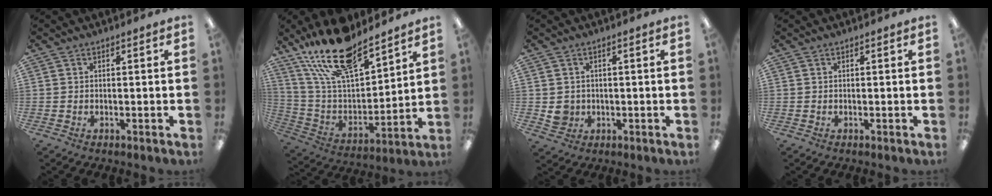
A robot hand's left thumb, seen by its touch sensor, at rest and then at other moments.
{"total": 21.7, "force": [16.9, 7.6, 11.3], "torque": [-0.216, -0.096, 0.297]}
{"total": 3.6, "force": [0.3, 3.5, 1.0], "torque": [-0.006, 0.001, 0.006]}
{"total": 0.0}